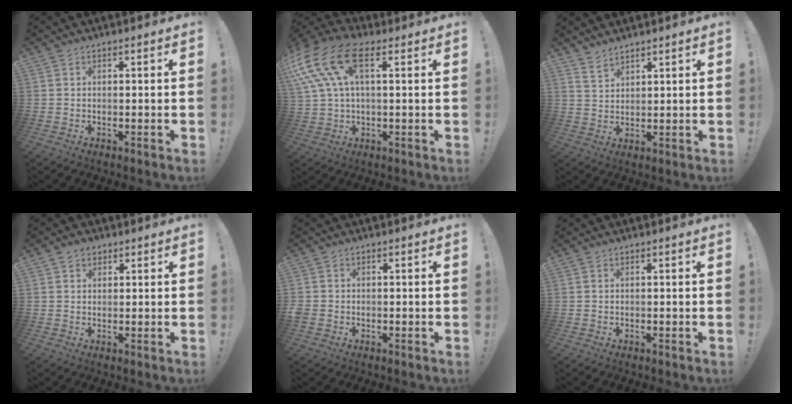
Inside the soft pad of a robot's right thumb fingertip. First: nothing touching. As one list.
[{"total": 15.8, "force": [6.0, 8.3, 12.0], "torque": [-0.253, -0.009, 0.112]}, {"total": 3.6, "force": [3.4, 1.1, 0.8], "torque": [-0.015, -0.024, 0.064]}, {"total": 2.8, "force": [1.6, 2.1, 0.9], "torque": [-0.012, -0.003, 0.029]}, {"total": 2.0, "force": [-0.4, 1.8, 0.8], "torque": [-0.020, 0.007, -0.004]}, {"total": 0.0}]